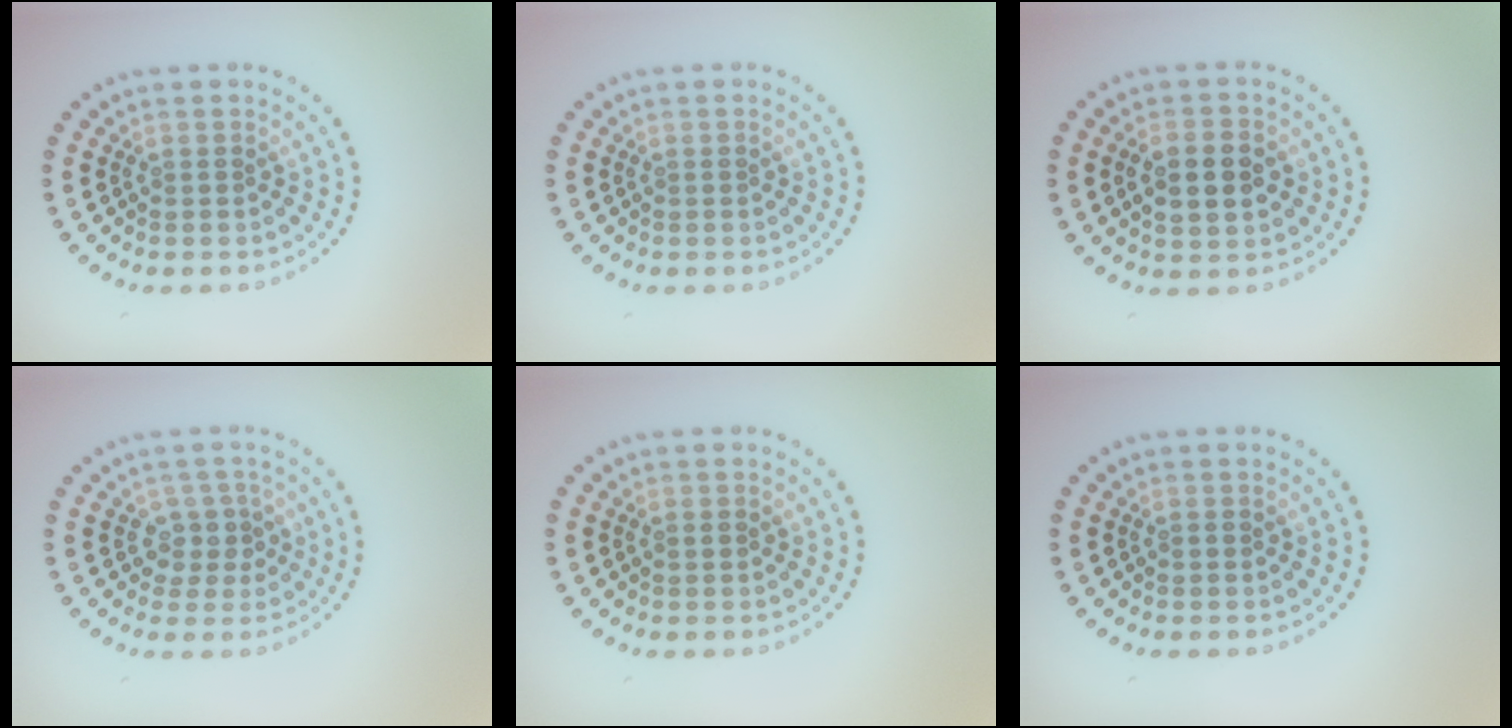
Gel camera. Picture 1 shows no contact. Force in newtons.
{"total": 0.0}
{"total": 4.6, "press": 4.6, "slide": 0.2}
{"total": 2.2, "press": 1.9, "slide": 1.1}
{"total": 0.8, "press": 0.8, "slide": 0.2}
{"total": 0.6, "press": 0.5, "slide": 0.2}